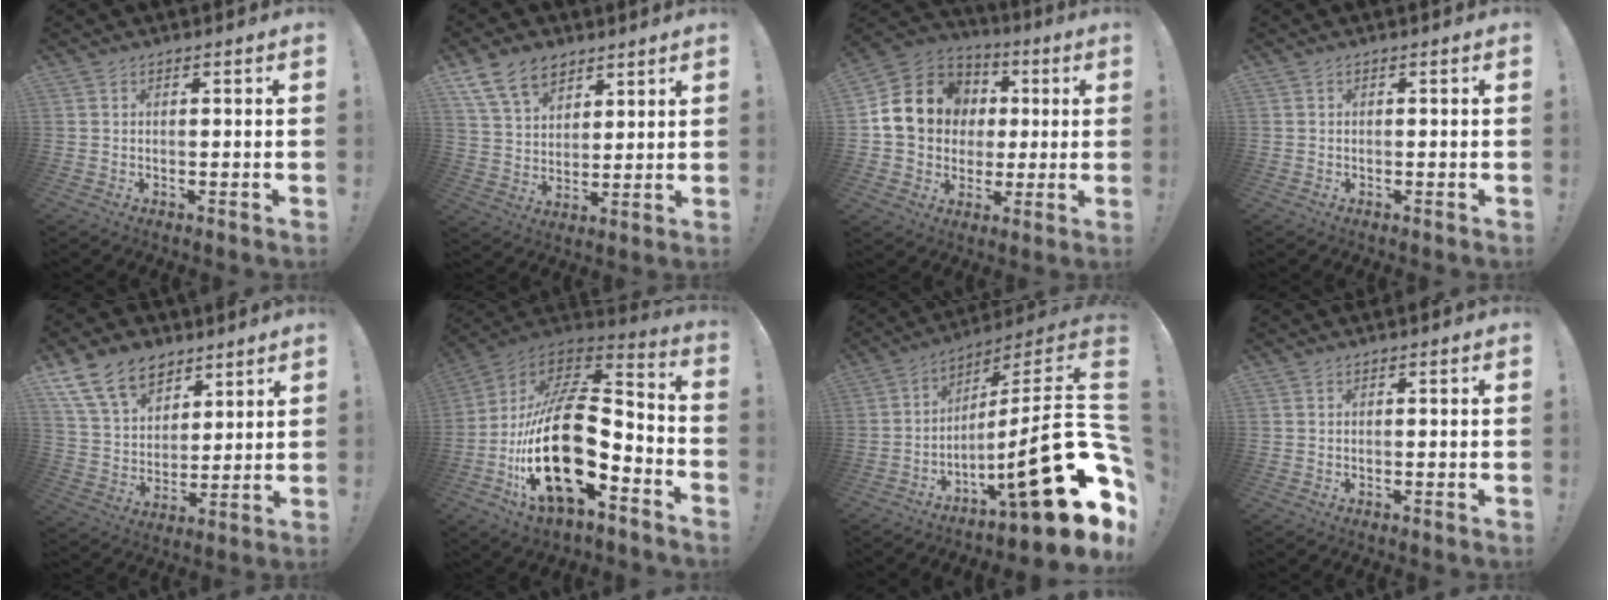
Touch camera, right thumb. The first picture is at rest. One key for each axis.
{"total": 13.0, "fx": 7.9, "fy": 8.6, "fz": 5.8, "tx": -0.094, "ty": -0.039, "tz": 0.152}
{"total": 17.4, "fx": 3.2, "fy": 15.1, "fz": 8.1, "tx": -0.121, "ty": 0.005, "tz": 0.084}
{"total": 0.8, "fx": -0.6, "fy": 0.6, "fz": -0.1, "tx": 0.003, "ty": 0.002, "tz": -0.011}
{"total": 15.6, "fx": 9.9, "fy": 10.0, "fz": 6.6, "tx": -0.119, "ty": -0.057, "tz": 0.191}
{"total": 27.7, "fx": -5.7, "fy": 13.2, "fz": 23.7, "tx": -0.457, "ty": 0.022, "tz": -0.089}
{"total": 25.7, "fx": -8.3, "fy": 5.0, "fz": 23.7, "tx": -0.336, "ty": 0.020, "tz": -0.128}
{"total": 0.0}